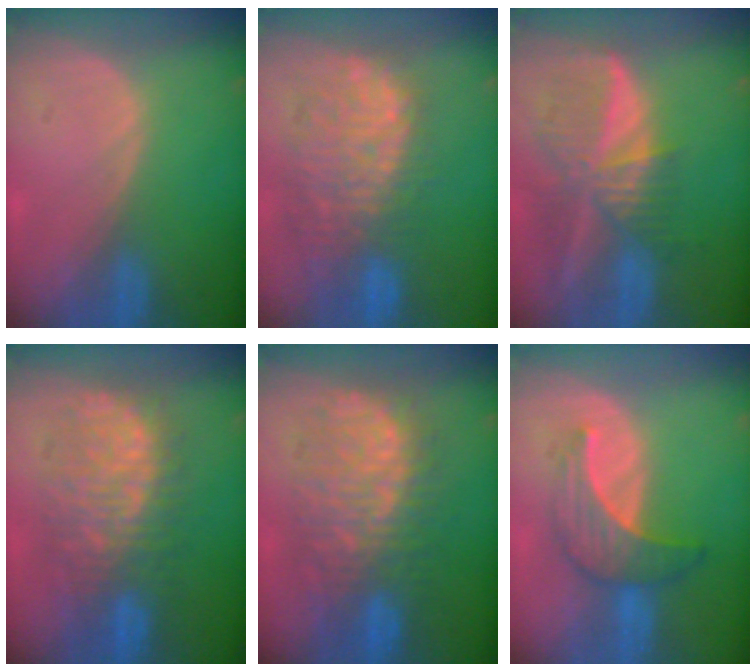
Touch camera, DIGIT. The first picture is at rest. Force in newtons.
{"total": 11.5, "press": 10.5, "slide": 4.8}
{"total": 9.2, "press": 7.9, "slide": 4.7}
{"total": 10.5, "press": 10.4, "slide": 1.2}
{"total": 11.6, "press": 11.5, "slide": 1.3}
{"total": 7.0, "press": 6.6, "slide": 2.3}